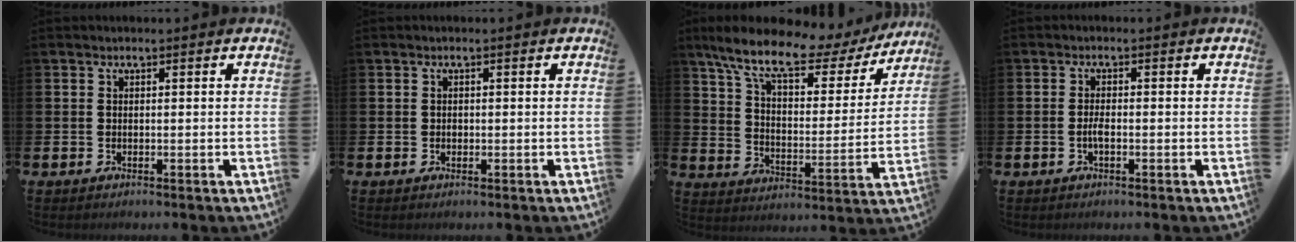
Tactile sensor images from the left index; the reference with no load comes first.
{"total": 0.5, "force": [-0.1, 0.5, 0.2], "torque": [-0.004, 0.005, -0.003]}
{"total": 11.3, "force": [8.9, 3.7, 6.0], "torque": [-0.150, -0.045, 0.150]}
{"total": 1.5, "force": [-0.6, 0.4, 1.3], "torque": [-0.033, 0.004, -0.010]}